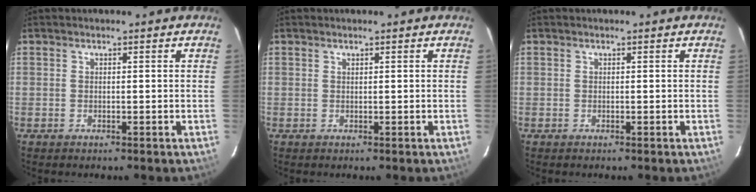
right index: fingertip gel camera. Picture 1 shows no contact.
{"total": 0.0}
{"total": 0.0}